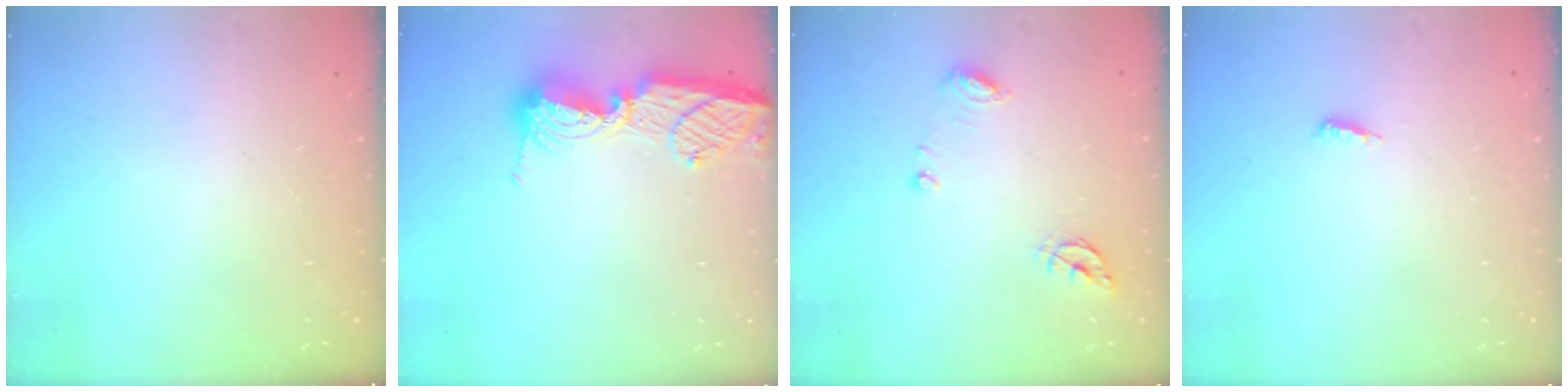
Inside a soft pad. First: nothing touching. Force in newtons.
{"total": 12.7, "press": 12.6, "slide": 1.2}
{"total": 7.9, "press": 7.8, "slide": 0.9}
{"total": 3.9, "press": 3.9, "slide": 0.4}